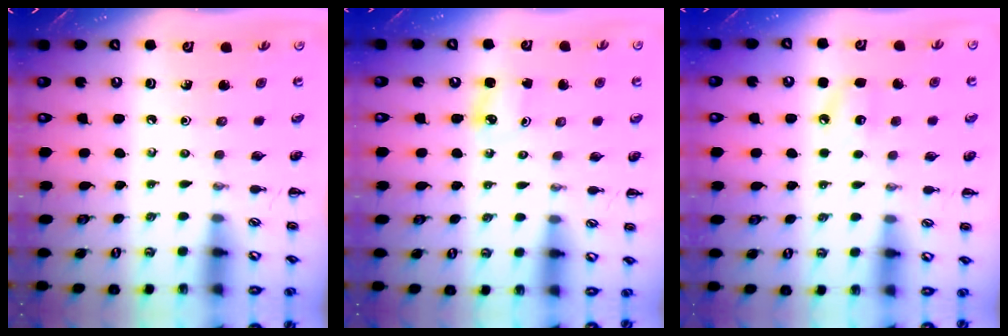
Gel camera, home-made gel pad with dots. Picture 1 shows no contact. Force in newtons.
{"total": 1.9, "press": 1.8, "slide": 0.3}
{"total": 6.6, "press": 6.3, "slide": 1.8}